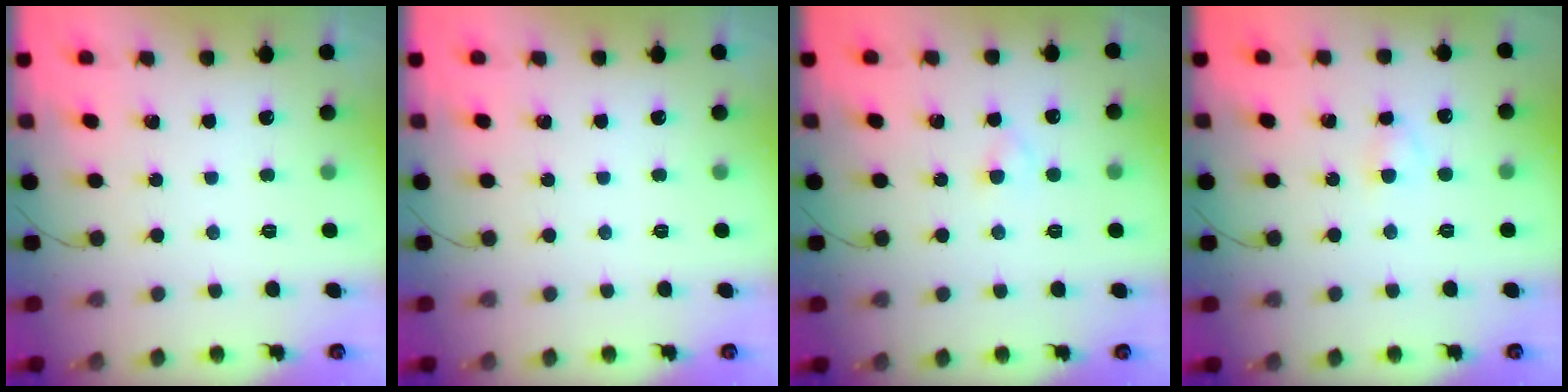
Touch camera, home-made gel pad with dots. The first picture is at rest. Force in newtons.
{"total": 0.0}
{"total": 2.1, "press": 1.8, "slide": 1.1}
{"total": 2.3, "press": 2.1, "slide": 1.0}